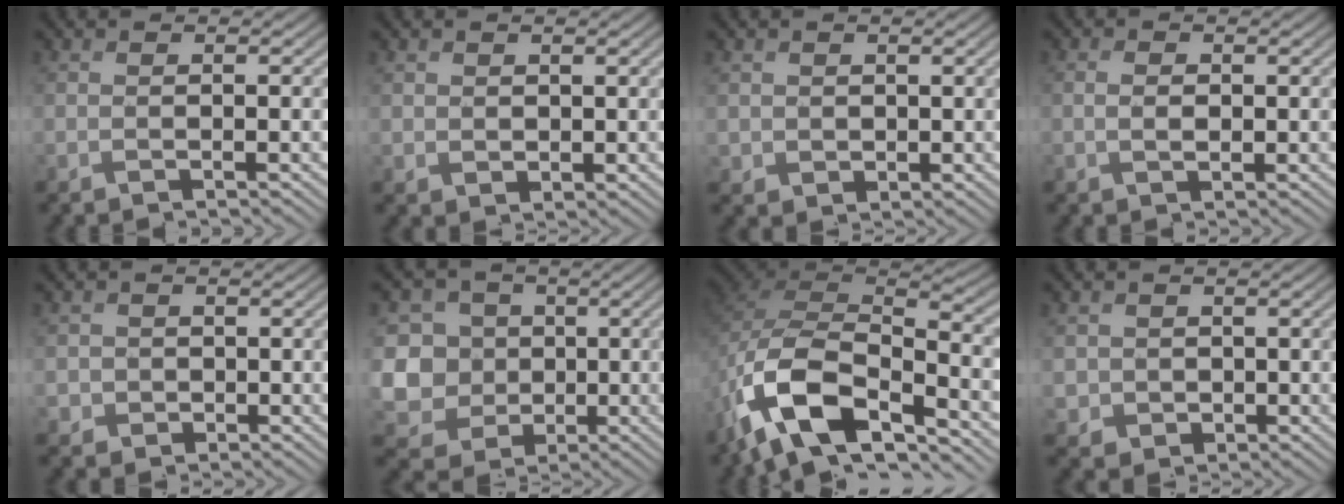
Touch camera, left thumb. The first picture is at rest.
{"total": 1.8, "force": [1.0, 1.4, 0.5], "torque": [-0.018, -0.006, 0.023]}
{"total": 2.1, "force": [0.9, 1.8, 0.5], "torque": [-0.024, -0.007, 0.017]}
{"total": 1.8, "force": [0.1, 1.2, 1.3], "torque": [-0.030, 0.001, 0.002]}
{"total": 2.2, "force": [0.2, 2.2, 0.2], "torque": [-0.010, -0.006, 0.000]}
{"total": 10.4, "force": [0.8, 9.7, 3.5], "torque": [-0.151, 0.001, -0.001]}
{"total": 13.6, "force": [-6.7, 7.0, 9.6], "torque": [-0.205, -0.028, -0.136]}
{"total": 2.8, "force": [0.5, 2.7, 0.5], "torque": [-0.029, -0.009, 0.005]}